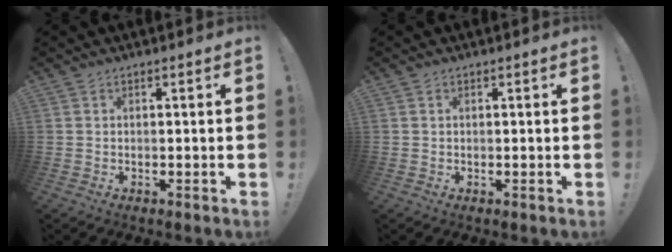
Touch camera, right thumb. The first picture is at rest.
{"total": 0.0}